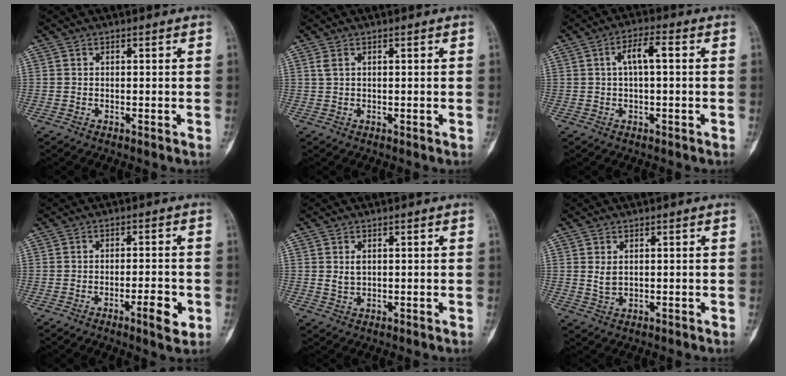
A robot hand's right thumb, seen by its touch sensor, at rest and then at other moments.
{"total": 1.1, "force": [0.5, 0.4, 0.8], "torque": [-0.024, 0.009, 0.015]}
{"total": 4.9, "force": [0.7, 1.6, 4.6], "torque": [-0.089, 0.017, 0.009]}
{"total": 5.4, "force": [-2.1, 1.4, 4.8], "torque": [-0.067, 0.007, -0.029]}
{"total": 3.2, "force": [0.9, 2.3, 1.9], "torque": [-0.024, -0.009, 0.022]}
{"total": 2.3, "force": [0.6, 1.4, 1.6], "torque": [-0.025, -0.005, 0.015]}